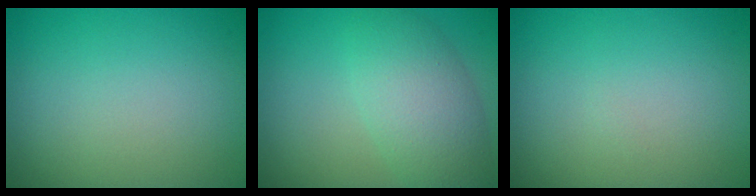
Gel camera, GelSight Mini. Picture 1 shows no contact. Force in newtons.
{"total": 5.1, "press": 5.1, "slide": 0.1}
{"total": 0.0}